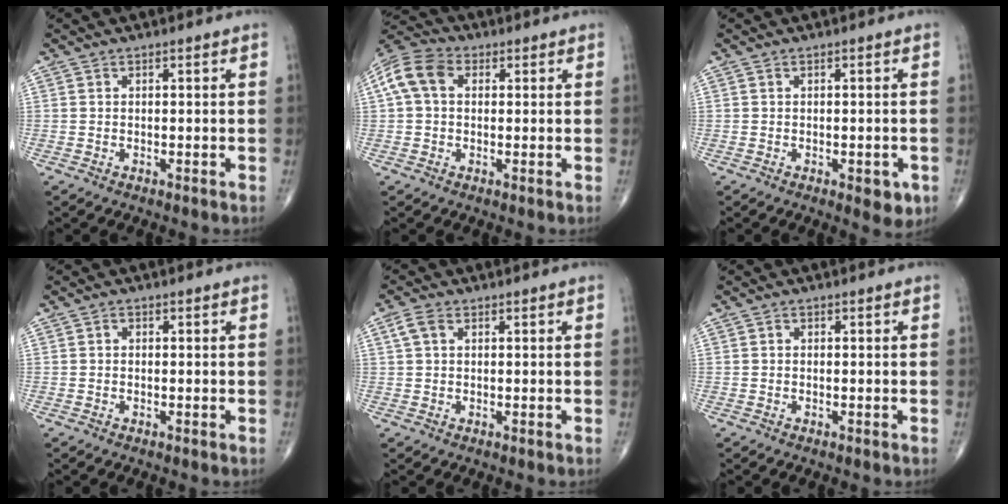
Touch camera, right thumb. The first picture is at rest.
{"total": 8.7, "force": [1.8, 6.1, 5.8], "torque": [-0.123, 0.028, 0.026]}
{"total": 3.9, "force": [-1.4, 1.7, 3.2], "torque": [-0.023, -0.004, -0.011]}
{"total": 0.8, "force": [0.1, 0.6, 0.4], "torque": [-0.003, 0.003, -0.002]}
{"total": 2.8, "force": [1.0, 1.8, 2.0], "torque": [-0.046, 0.011, 0.020]}
{"total": 0.5, "force": [0.0, 0.4, 0.3], "torque": [0.000, 0.002, -0.002]}